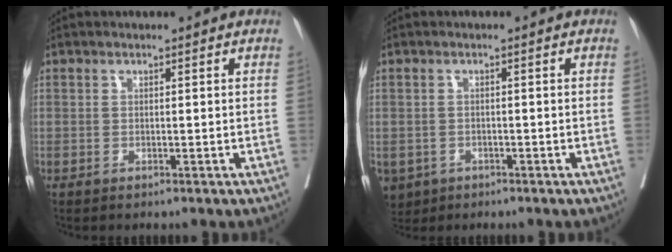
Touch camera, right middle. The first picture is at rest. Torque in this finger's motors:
{"motor_torque": [1.46, -0.68, 1.05, 0.21]}